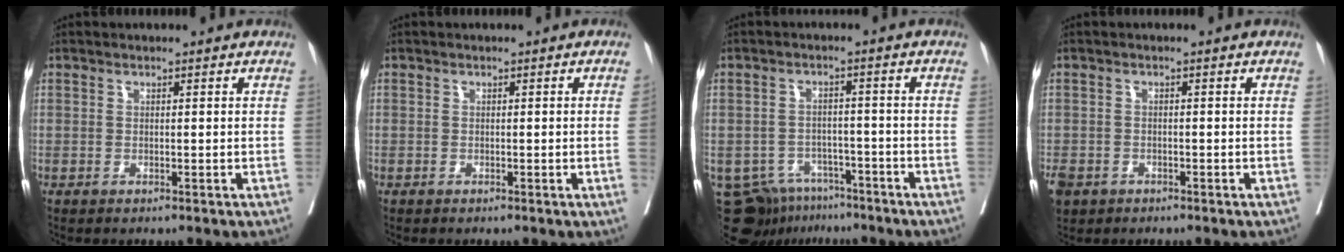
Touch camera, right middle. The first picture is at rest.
{"total": 1.3, "force": [-0.1, -0.5, 1.2], "torque": [-0.013, -0.001, 0.000]}
{"total": 10.1, "force": [-7.8, 5.8, 2.7], "torque": [-0.042, 0.007, -0.112]}
{"total": 6.3, "force": [-3.7, 4.7, 1.9], "torque": [-0.058, -0.004, -0.058]}